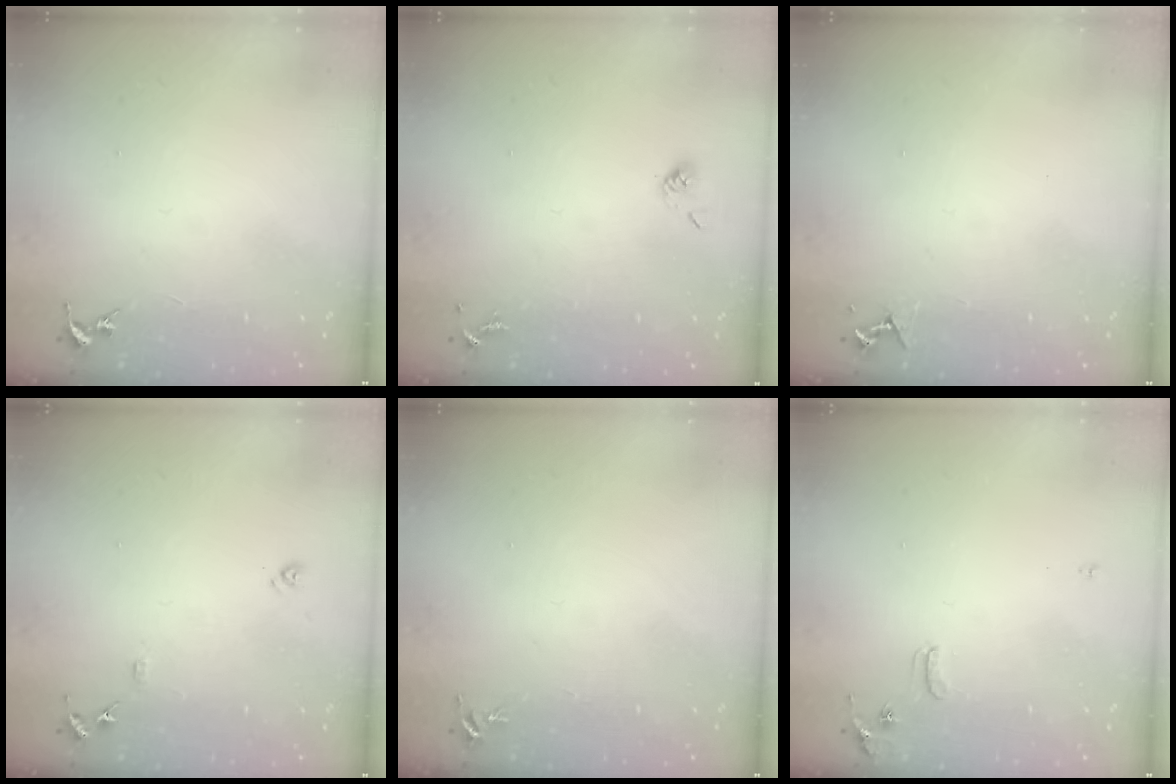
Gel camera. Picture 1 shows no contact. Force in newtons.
{"total": 4.2, "press": 4.0, "slide": 1.1}
{"total": 3.8, "press": 3.7, "slide": 0.6}
{"total": 8.3, "press": 8.3, "slide": 0.7}
{"total": 4.4, "press": 4.4, "slide": 0.6}
{"total": 6.1, "press": 6.0, "slide": 0.9}